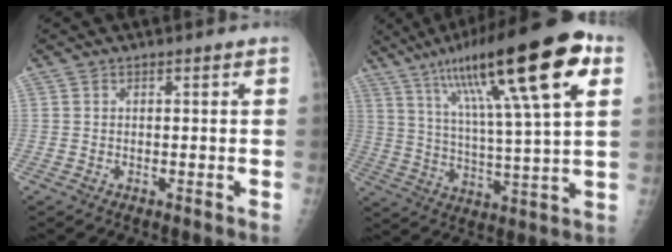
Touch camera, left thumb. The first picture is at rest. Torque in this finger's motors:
{"motor_torque": [0.90, 0.74, 1.84, -0.93, 0.52]}